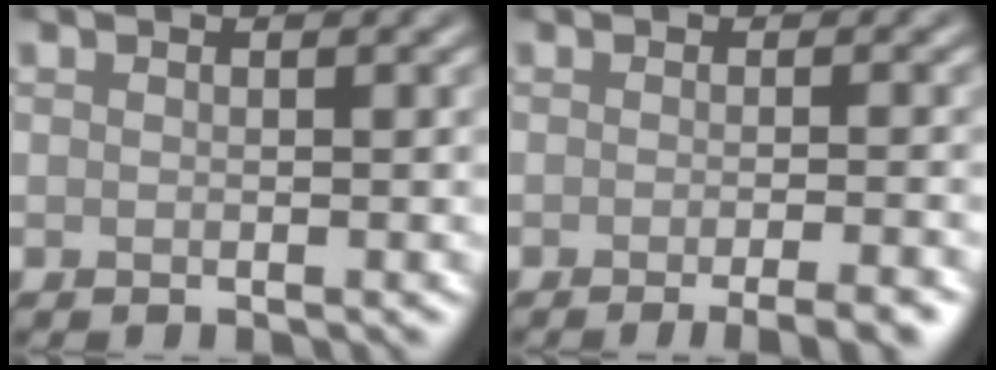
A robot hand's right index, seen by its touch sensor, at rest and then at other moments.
{"total": 4.3, "force": [-2.4, 1.1, 3.4], "torque": [-0.022, 0.005, -0.029]}